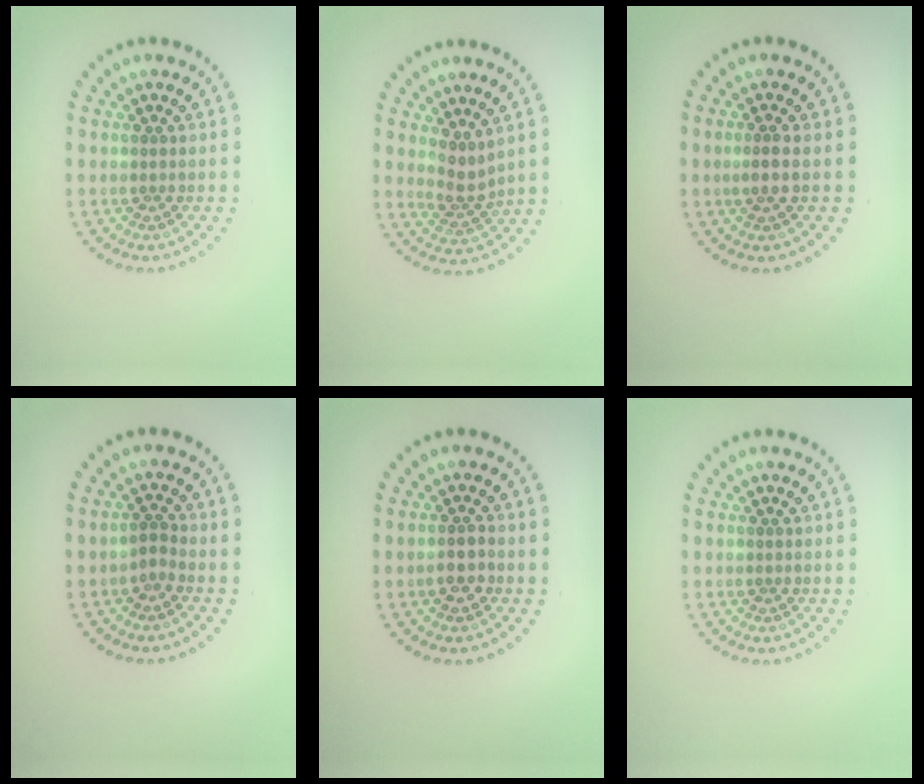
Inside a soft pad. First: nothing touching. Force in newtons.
{"total": 2.2, "press": 1.6, "slide": 1.5}
{"total": 1.5, "press": 1.2, "slide": 0.9}
{"total": 1.1, "press": 0.8, "slide": 0.8}
{"total": 1.5, "press": 1.4, "slide": 0.6}
{"total": 0.0}